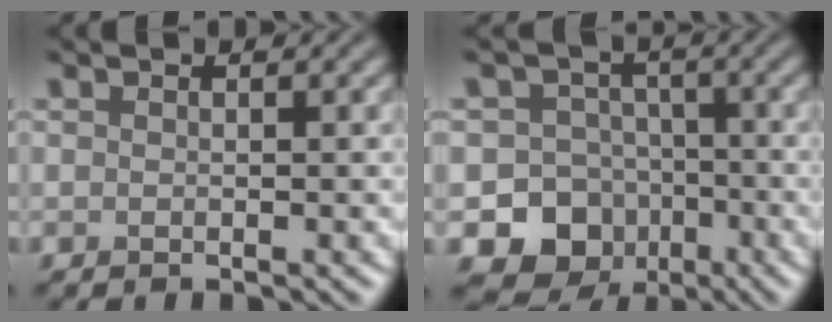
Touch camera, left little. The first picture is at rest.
{"total": 10.3, "force": [-4.7, 8.9, 2.3], "torque": [-0.005, -0.030, -0.089]}